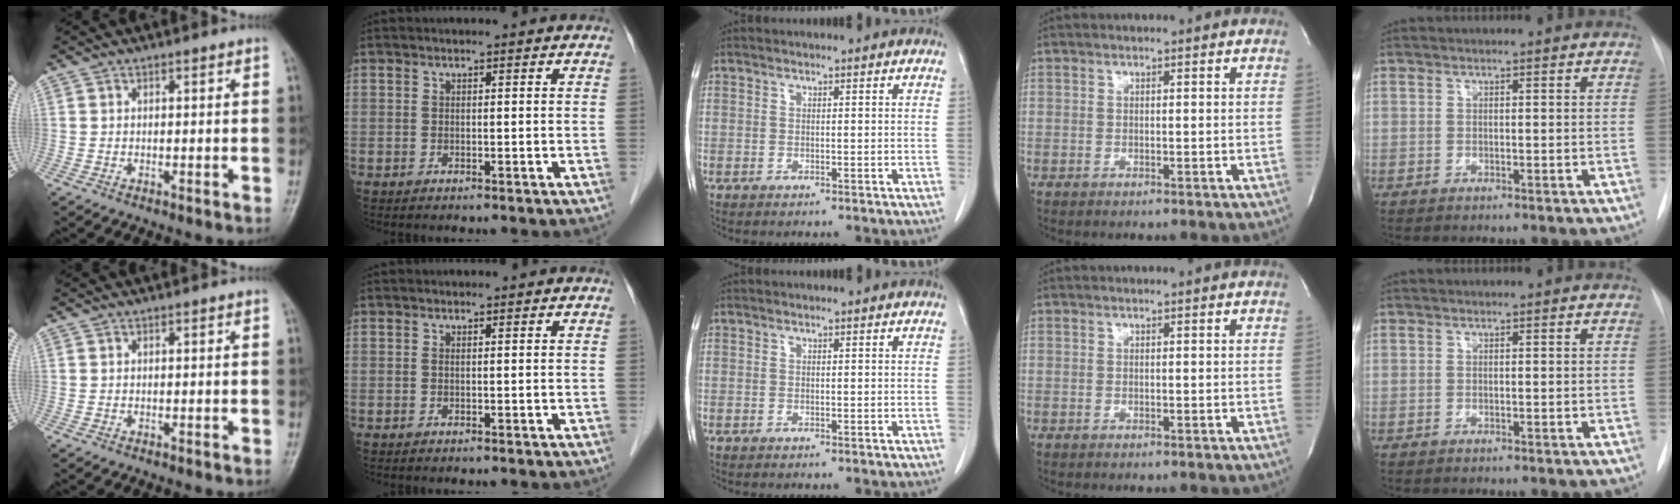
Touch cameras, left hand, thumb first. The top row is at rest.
{}